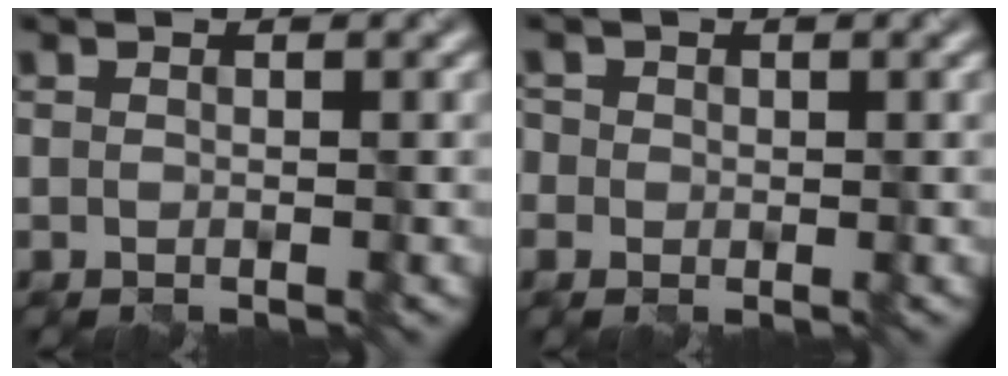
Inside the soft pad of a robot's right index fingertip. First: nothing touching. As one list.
[{"total": 0.9, "force": [-0.3, 0.8, -0.3], "torque": [-0.005, 0.003, -0.002]}]